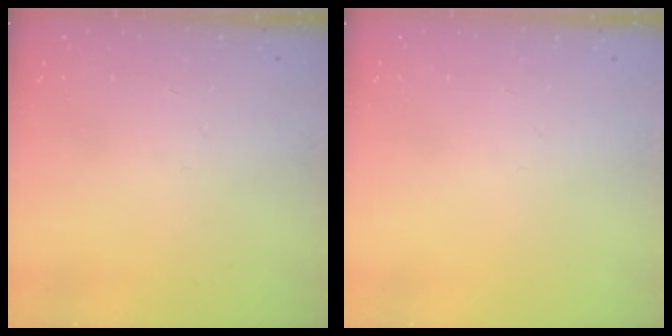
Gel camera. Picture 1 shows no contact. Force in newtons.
{"total": 0.0}